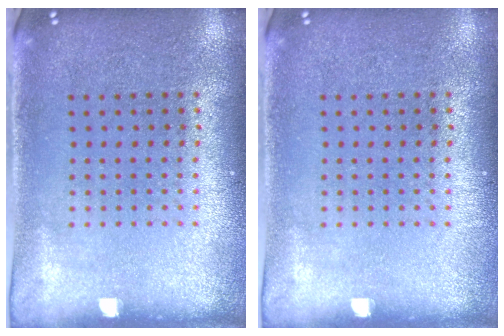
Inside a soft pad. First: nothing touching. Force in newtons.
{"total": 0.0}